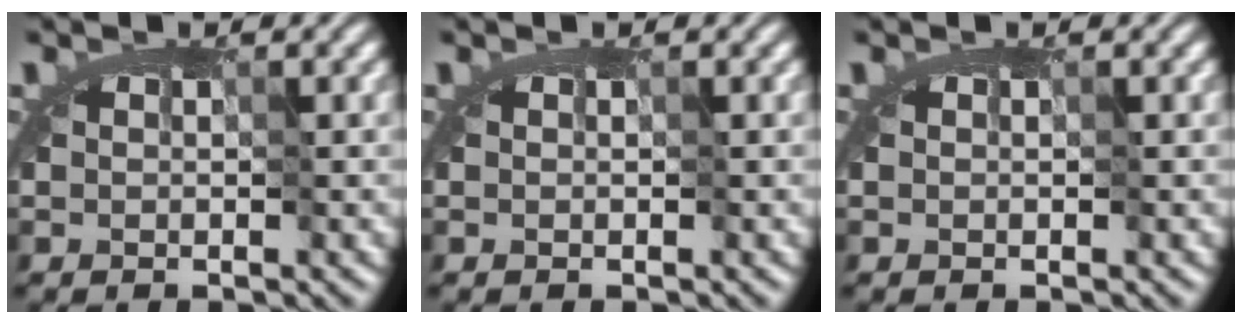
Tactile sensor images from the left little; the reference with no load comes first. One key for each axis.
{"total": 0.0}
{"total": 0.0}